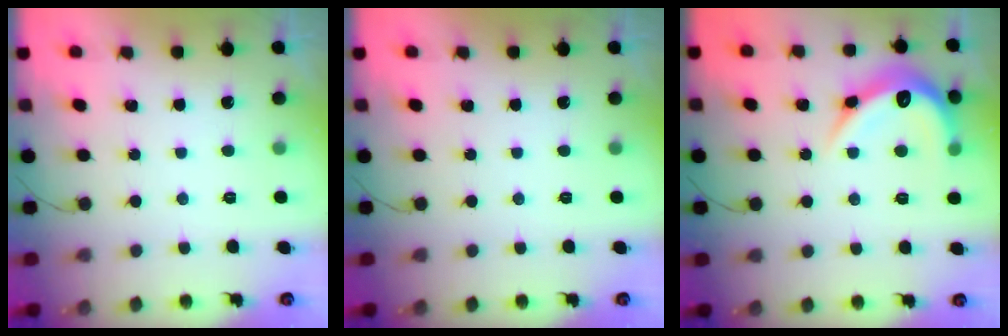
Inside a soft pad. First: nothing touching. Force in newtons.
{"total": 0.0}
{"total": 14.4, "press": 14.3, "slide": 0.9}